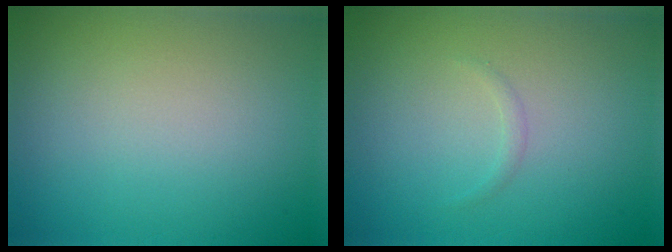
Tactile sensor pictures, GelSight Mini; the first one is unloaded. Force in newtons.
{"total": 0.5, "press": 0.5, "slide": 0.0}